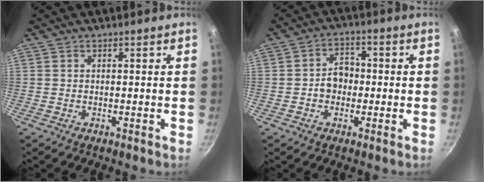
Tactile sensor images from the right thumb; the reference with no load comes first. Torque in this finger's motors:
{"motor_torque": [0.26, 0.04, -0.08, 0.10, 0.04]}